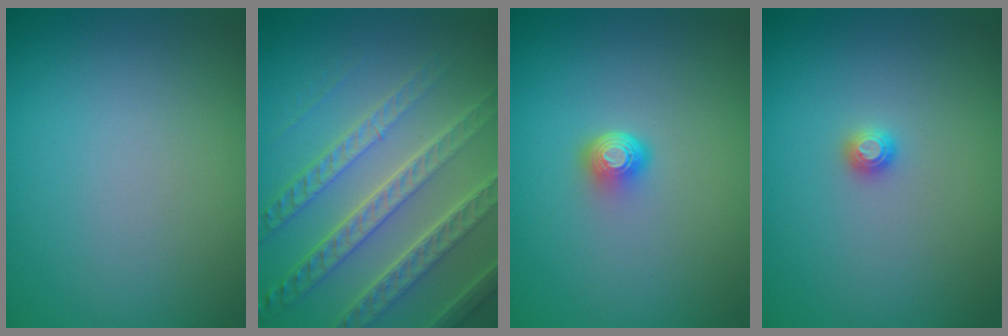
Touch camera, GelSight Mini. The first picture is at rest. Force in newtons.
{"total": 7.9, "press": 5.4, "slide": 5.8}
{"total": 1.9, "press": 1.3, "slide": 1.4}
{"total": 1.0, "press": 1.0, "slide": 0.1}